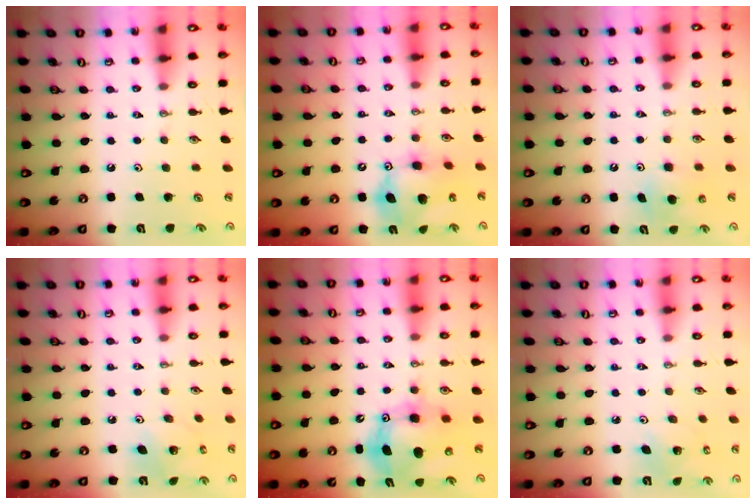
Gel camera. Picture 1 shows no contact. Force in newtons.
{"total": 12.5, "press": 12.5, "slide": 1.2}
{"total": 6.1, "press": 6.1, "slide": 0.5}
{"total": 6.0, "press": 6.0, "slide": 0.2}
{"total": 12.3, "press": 12.0, "slide": 2.7}
{"total": 2.9, "press": 2.9, "slide": 0.3}